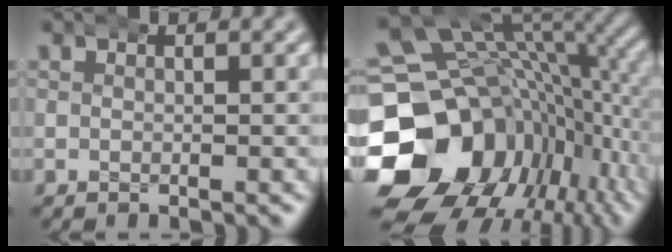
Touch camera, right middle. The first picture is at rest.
{"total": 21.7, "force": [-3.8, 16.9, 13.0], "torque": [-0.210, -0.049, -0.056]}